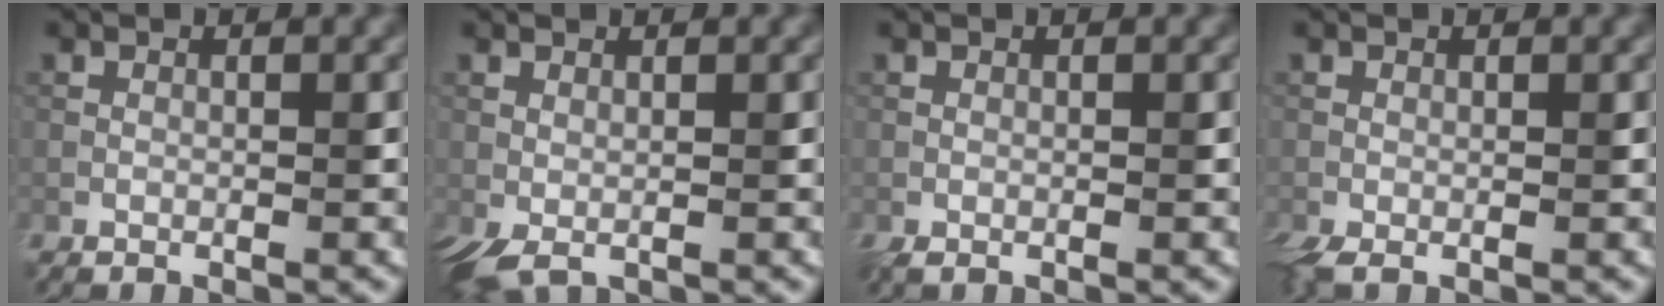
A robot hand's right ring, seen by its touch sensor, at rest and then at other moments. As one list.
[{"total": 2.2, "force": [0.2, 0.9, 2.0], "torque": [-0.044, -0.002, 0.004]}, {"total": 0.6, "force": [0.0, 0.2, 0.6], "torque": [-0.012, -0.002, 0.000]}, {"total": 1.8, "force": [-0.5, 0.6, 1.6], "torque": [-0.037, -0.006, -0.009]}]